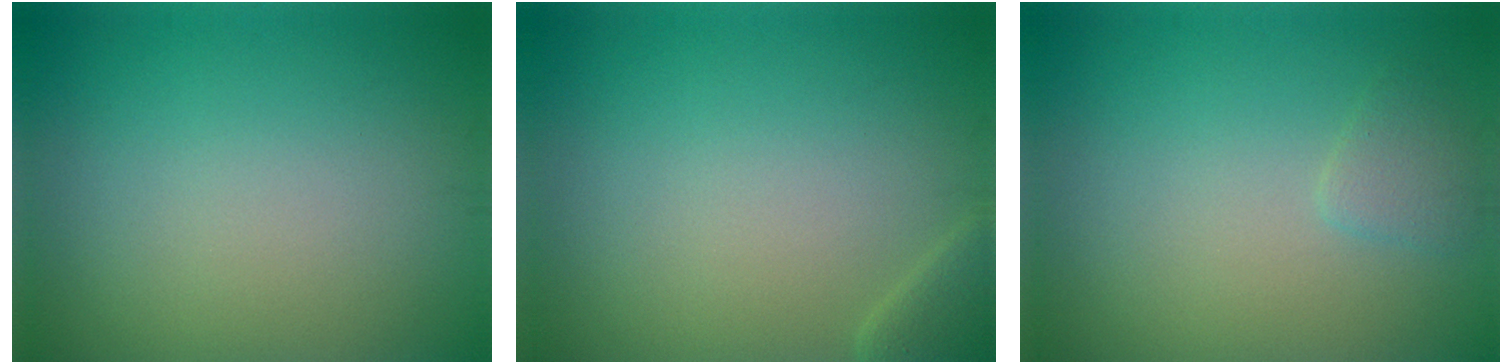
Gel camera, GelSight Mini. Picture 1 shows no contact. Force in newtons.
{"total": 1.9, "press": 1.9, "slide": 0.2}
{"total": 1.2, "press": 1.2, "slide": 0.1}